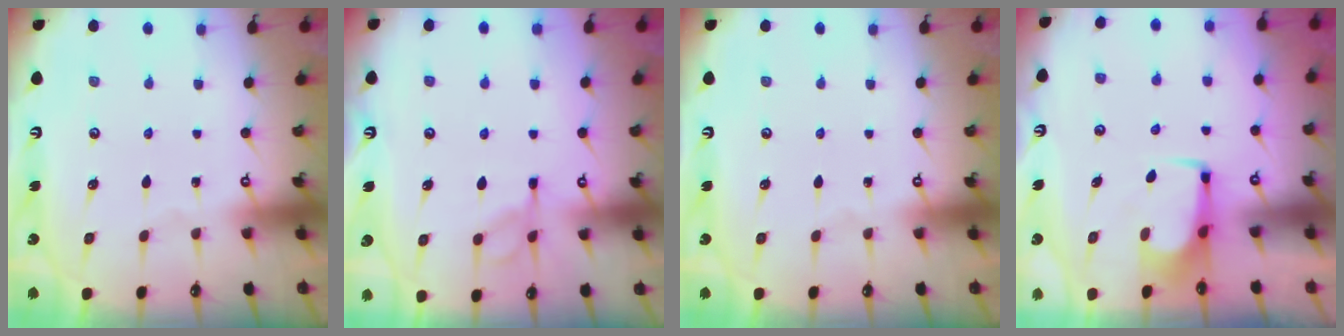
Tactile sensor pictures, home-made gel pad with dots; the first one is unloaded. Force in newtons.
{"total": 8.1, "press": 8.0, "slide": 0.9}
{"total": 0.0}
{"total": 1.7, "press": 1.6, "slide": 0.6}